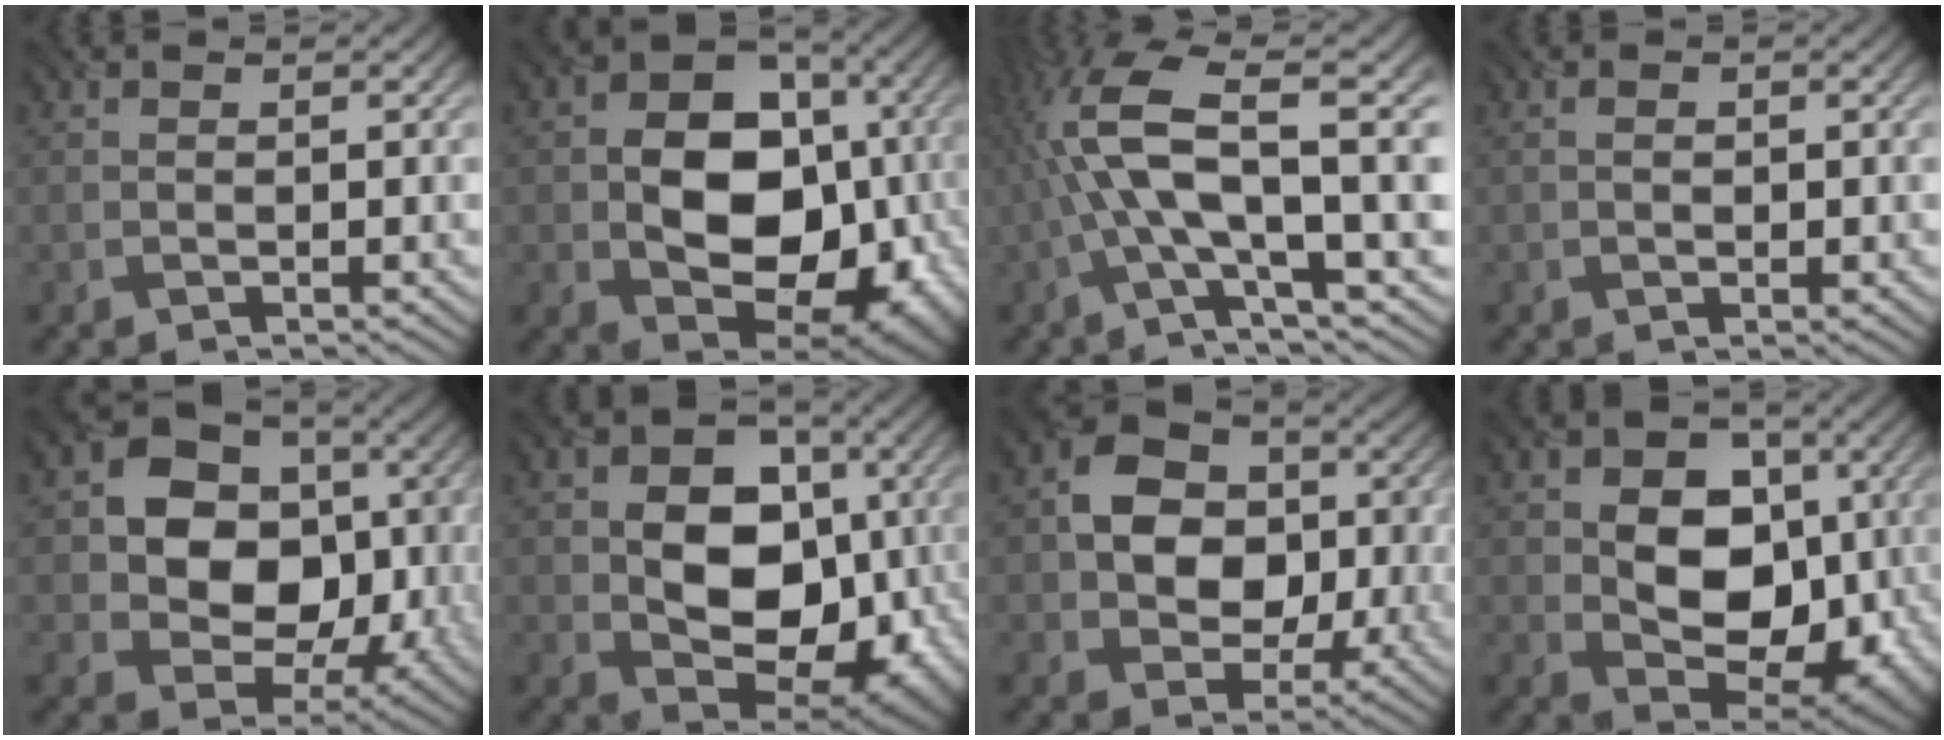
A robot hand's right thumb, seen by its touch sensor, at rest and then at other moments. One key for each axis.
{"total": 15.6, "fx": -1.4, "fy": 11.4, "fz": 10.5, "tx": -0.149, "ty": -0.022, "tz": -0.012}
{"total": 14.8, "fx": 0.2, "fy": 4.2, "fz": 14.2, "tx": -0.289, "ty": 0.015, "tz": 0.010}
{"total": 1.1, "fx": 0.0, "fy": 0.6, "fz": 0.9, "tx": -0.016, "ty": 0.000, "tz": 0.003}
{"total": 15.8, "fx": 2.0, "fy": 12.3, "fz": 9.6, "tx": -0.185, "ty": -0.014, "tz": 0.041}
{"total": 14.4, "fx": -0.5, "fy": 10.8, "fz": 9.5, "tx": -0.130, "ty": -0.013, "tz": -0.002}
{"total": 13.3, "fx": 1.2, "fy": 10.5, "fz": 8.2, "tx": -0.141, "ty": -0.003, "tz": 0.015}
{"total": 13.2, "fx": 0.2, "fy": 9.8, "fz": 8.9, "tx": -0.129, "ty": -0.003, "tz": 0.003}